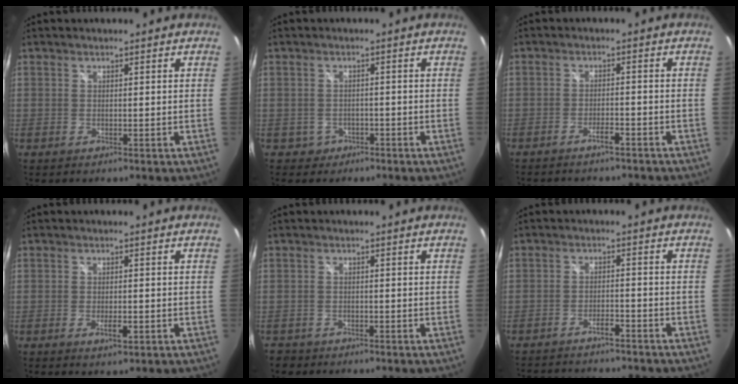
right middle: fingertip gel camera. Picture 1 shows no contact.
{"total": 2.6, "force": [-1.3, 2.3, 0.2], "torque": [-0.013, 0.003, -0.018]}
{"total": 4.1, "force": [-3.7, 0.9, 1.6], "torque": [-0.043, -0.004, -0.056]}
{"total": 2.7, "force": [-1.2, 1.0, 2.2], "torque": [-0.042, -0.006, -0.018]}
{"total": 2.8, "force": [-2.1, 1.9, 0.5], "torque": [-0.020, -0.005, -0.036]}
{"total": 11.1, "force": [-10.0, 2.2, 4.2], "torque": [-0.099, -0.004, -0.144]}